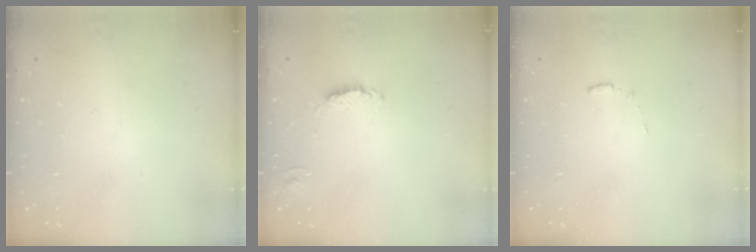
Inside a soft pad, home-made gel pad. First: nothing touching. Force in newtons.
{"total": 0.8, "press": 0.8, "slide": 0.1}
{"total": 4.9, "press": 4.9, "slide": 0.4}